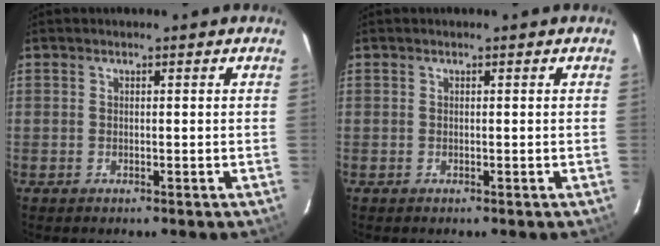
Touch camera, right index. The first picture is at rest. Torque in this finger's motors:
{"motor_torque": [0.00, 0.00, 0.00, 0.00]}